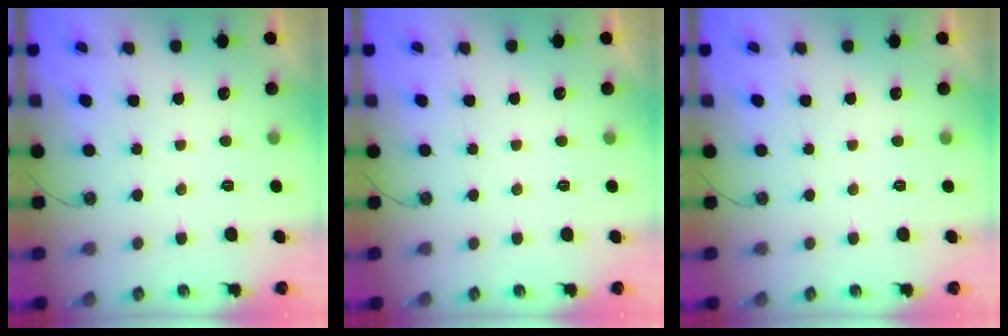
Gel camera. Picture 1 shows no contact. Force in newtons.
{"total": 0.0}
{"total": 0.0}